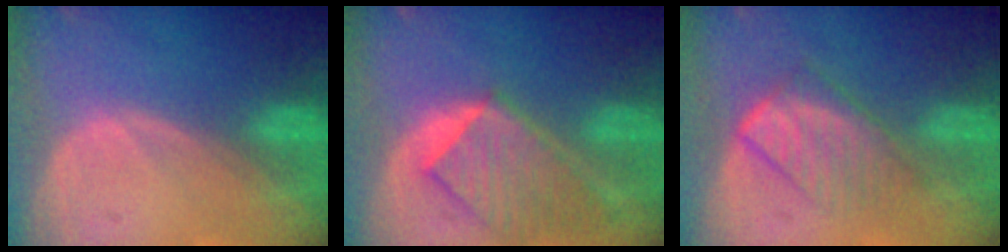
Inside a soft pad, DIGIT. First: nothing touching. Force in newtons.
{"total": 8.3, "press": 7.6, "slide": 3.4}
{"total": 6.5, "press": 5.9, "slide": 2.8}